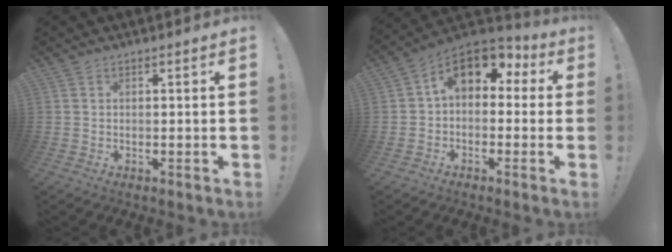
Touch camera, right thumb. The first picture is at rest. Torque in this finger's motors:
{"motor_torque": [1.60, 1.74, 1.07, -0.07, 0.04]}